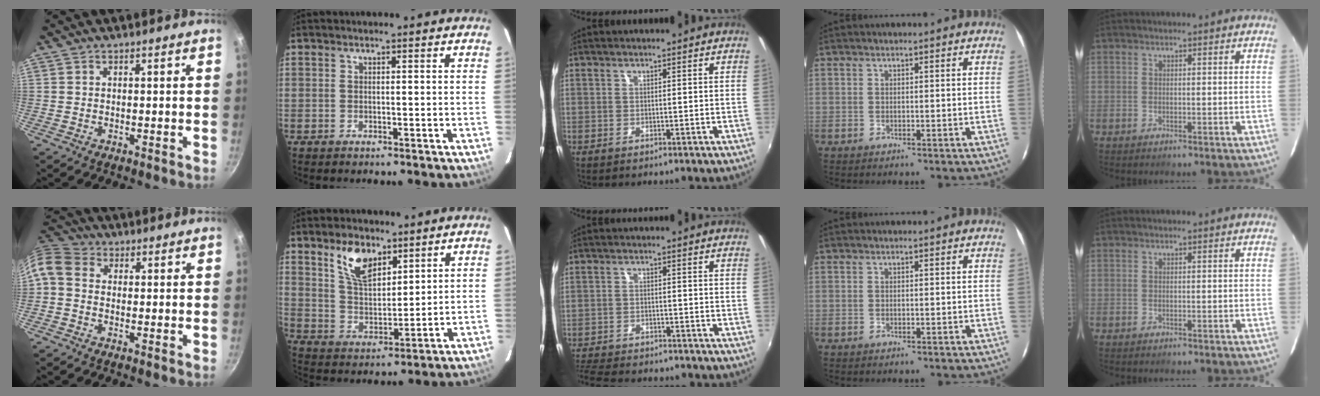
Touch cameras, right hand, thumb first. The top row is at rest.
{"thumb": {"total": 8.7, "force": [-0.4, 6.9, 5.2], "torque": [-0.121, 0.033, -0.023]}, "index": {"total": 9.6, "force": [5.9, 4.8, 5.9], "torque": [-0.105, 0.010, 0.117]}, "middle": {"total": 11.7, "force": [-10.4, 2.9, 4.3], "torque": [-0.113, -0.016, -0.166]}}